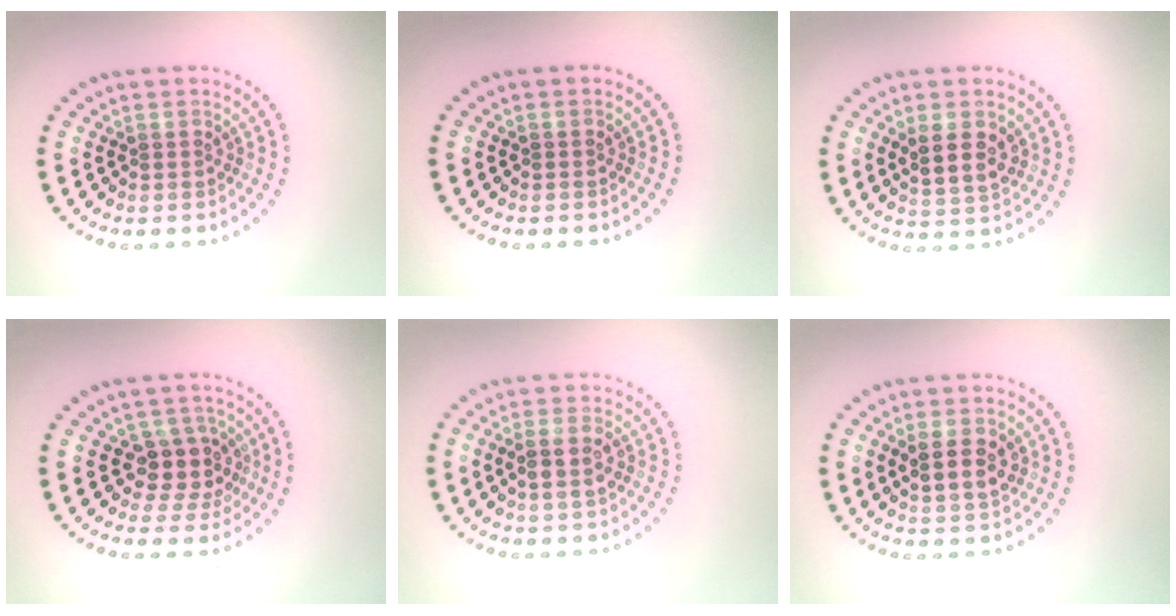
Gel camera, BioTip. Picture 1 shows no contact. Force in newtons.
{"total": 0.0}
{"total": 2.9, "press": 2.7, "slide": 0.9}
{"total": 3.4, "press": 2.8, "slide": 2.0}
{"total": 2.2, "press": 2.1, "slide": 0.7}
{"total": 2.8, "press": 2.7, "slide": 0.8}